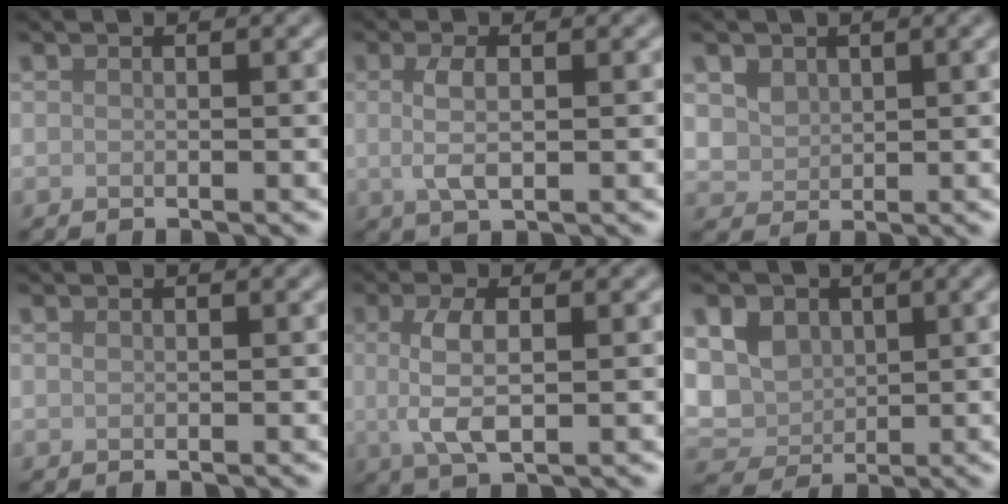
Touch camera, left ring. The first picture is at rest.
{"total": 2.7, "force": [0.2, 1.0, 2.5], "torque": [-0.056, -0.001, 0.002]}
{"total": 2.3, "force": [1.3, 1.7, 0.8], "torque": [-0.026, -0.010, 0.034]}
{"total": 0.0}
{"total": 4.0, "force": [0.2, 1.5, 3.7], "torque": [-0.080, -0.001, 0.004]}
{"total": 6.8, "force": [1.4, 5.5, 3.8], "torque": [-0.076, 0.012, 0.010]}